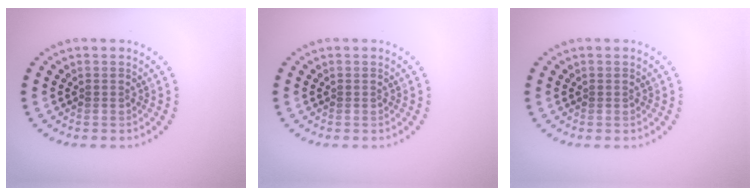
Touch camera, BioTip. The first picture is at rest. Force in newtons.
{"total": 0.0}
{"total": 0.0}